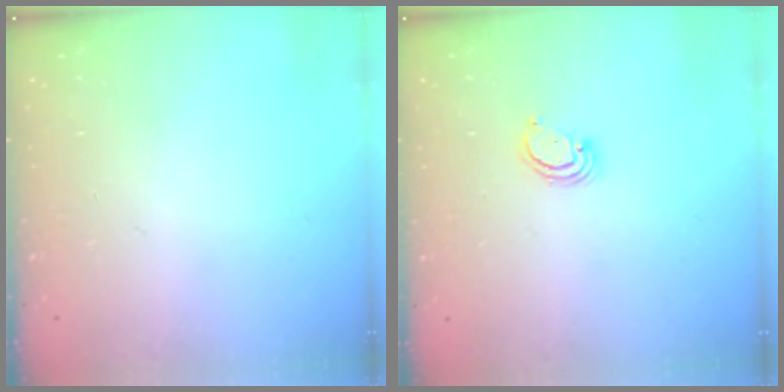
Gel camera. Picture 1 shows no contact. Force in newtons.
{"total": 2.3, "press": 2.3, "slide": 0.2}